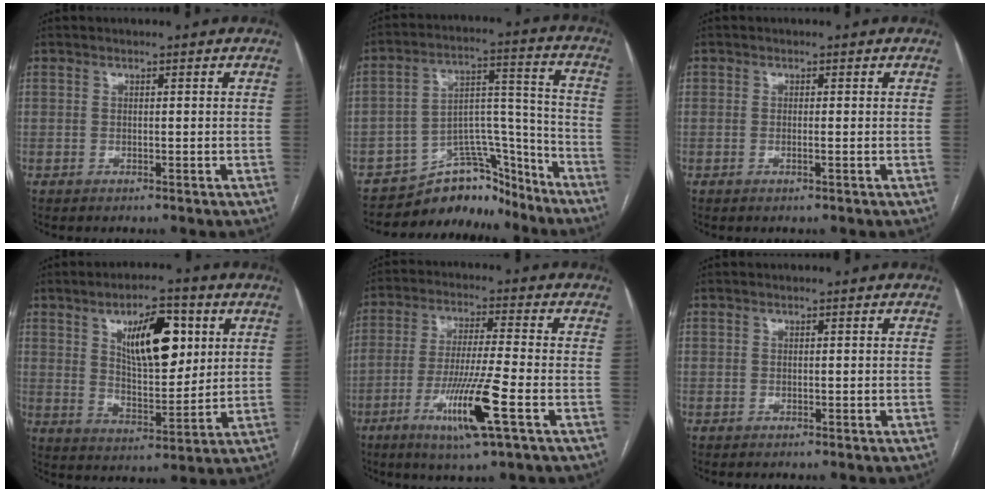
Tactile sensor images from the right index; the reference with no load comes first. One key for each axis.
{"total": 12.1, "fx": -10.9, "fy": 4.8, "fz": 2.5, "tx": -0.020, "ty": 0.073, "tz": -0.176}
{"total": 0.6, "fx": -0.1, "fy": 0.1, "fz": 0.6, "tx": -0.010, "ty": 0.000, "tz": -0.001}
{"total": 12.5, "fx": 4.7, "fy": 4.6, "fz": 10.6, "tx": -0.171, "ty": 0.007, "tz": 0.083}
{"total": 11.6, "fx": -4.7, "fy": -0.2, "fz": 10.6, "tx": -0.205, "ty": -0.019, "tz": -0.086}
{"total": 0.0}